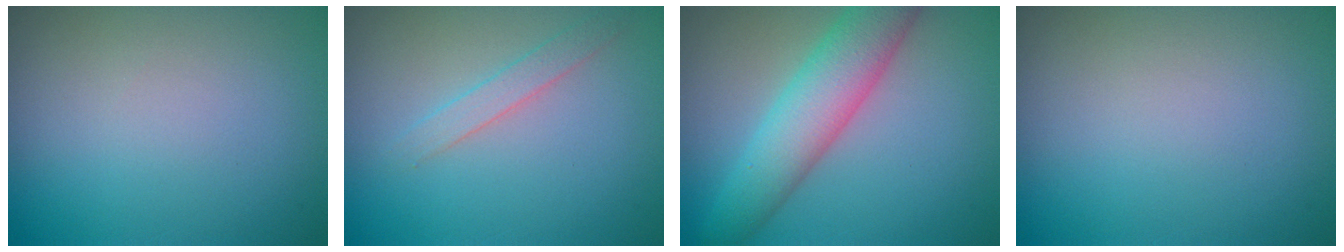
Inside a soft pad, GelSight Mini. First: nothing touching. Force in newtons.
{"total": 1.5, "press": 1.5, "slide": 0.1}
{"total": 6.1, "press": 6.1, "slide": 0.1}
{"total": 0.0}